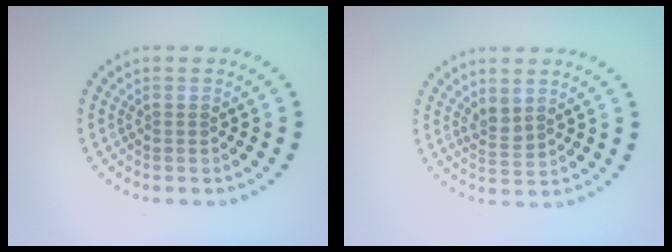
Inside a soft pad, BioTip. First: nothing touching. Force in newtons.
{"total": 1.5, "press": 1.3, "slide": 0.7}